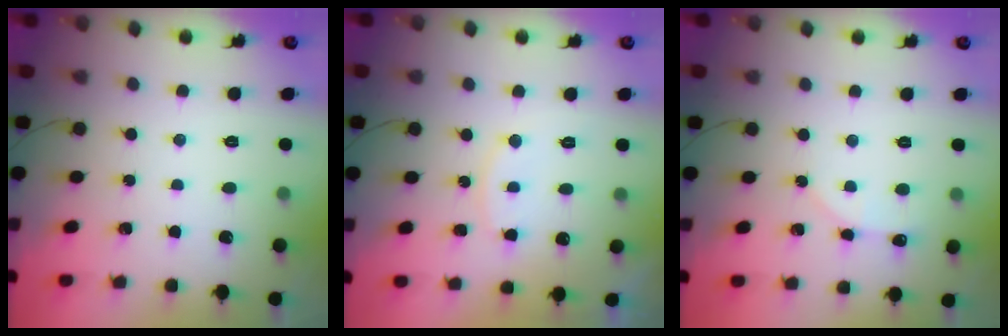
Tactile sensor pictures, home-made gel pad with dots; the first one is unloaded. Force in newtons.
{"total": 8.7, "press": 8.7, "slide": 0.2}
{"total": 3.9, "press": 3.8, "slide": 0.5}